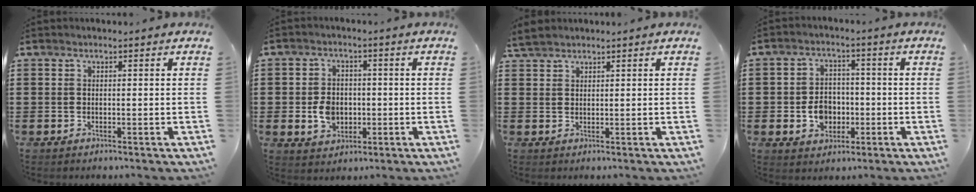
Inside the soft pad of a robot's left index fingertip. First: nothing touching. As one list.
[{"total": 5.1, "force": [-0.9, 4.1, 3.0], "torque": [-0.062, 0.003, -0.019]}, {"total": 2.2, "force": [2.0, 0.5, 0.8], "torque": [-0.022, 0.005, 0.039]}, {"total": 5.6, "force": [-1.3, 4.5, 3.0], "torque": [-0.055, 0.008, -0.026]}]